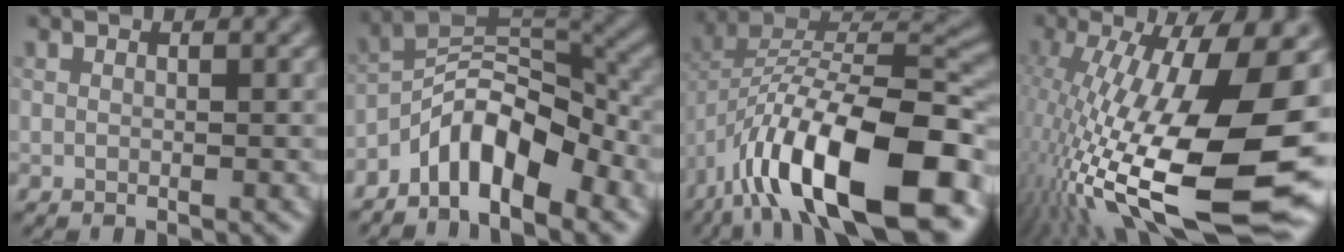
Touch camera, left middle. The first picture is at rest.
{"total": 6.6, "force": [-5.0, 1.9, 3.9], "torque": [-0.060, 0.021, -0.089]}
{"total": 15.1, "force": [-8.4, 4.4, 11.7], "torque": [-0.199, 0.015, -0.135]}
{"total": 18.2, "force": [-4.3, 5.8, 16.7], "torque": [-0.303, -0.001, -0.074]}